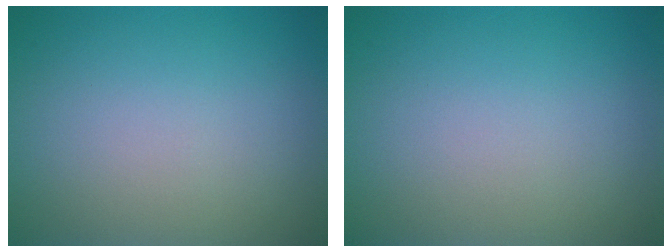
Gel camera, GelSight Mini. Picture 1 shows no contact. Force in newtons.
{"total": 0.0}